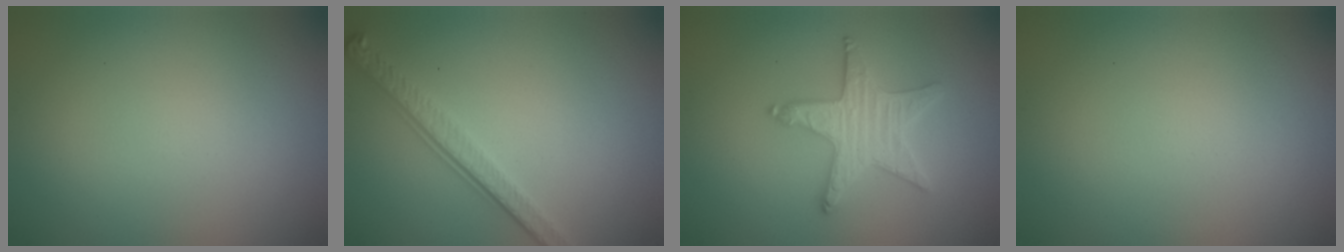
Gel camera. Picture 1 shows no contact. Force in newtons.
{"total": 3.9, "press": 2.8, "slide": 2.7}
{"total": 3.3, "press": 3.3, "slide": 0.4}
{"total": 0.0}